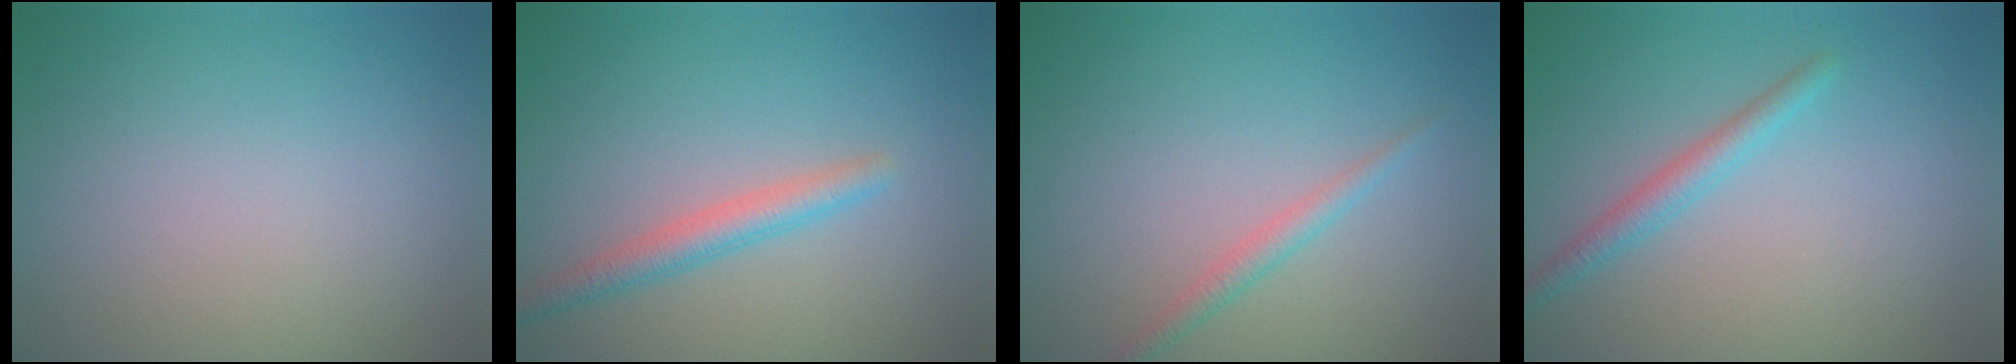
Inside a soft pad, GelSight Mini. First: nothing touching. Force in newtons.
{"total": 2.4, "press": 2.4, "slide": 0.1}
{"total": 1.4, "press": 1.4, "slide": 0.1}
{"total": 1.9, "press": 1.9, "slide": 0.2}